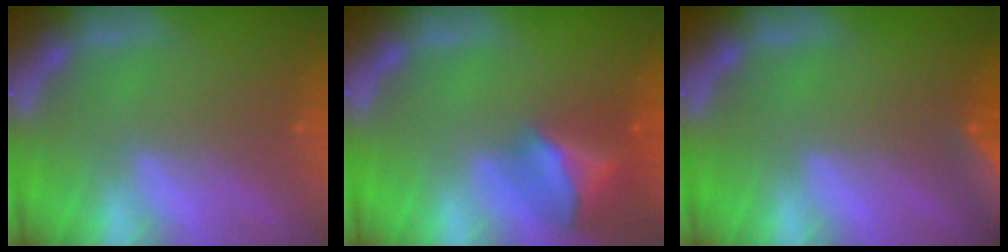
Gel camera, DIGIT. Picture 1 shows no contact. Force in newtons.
{"total": 7.0}
{"total": 8.0}